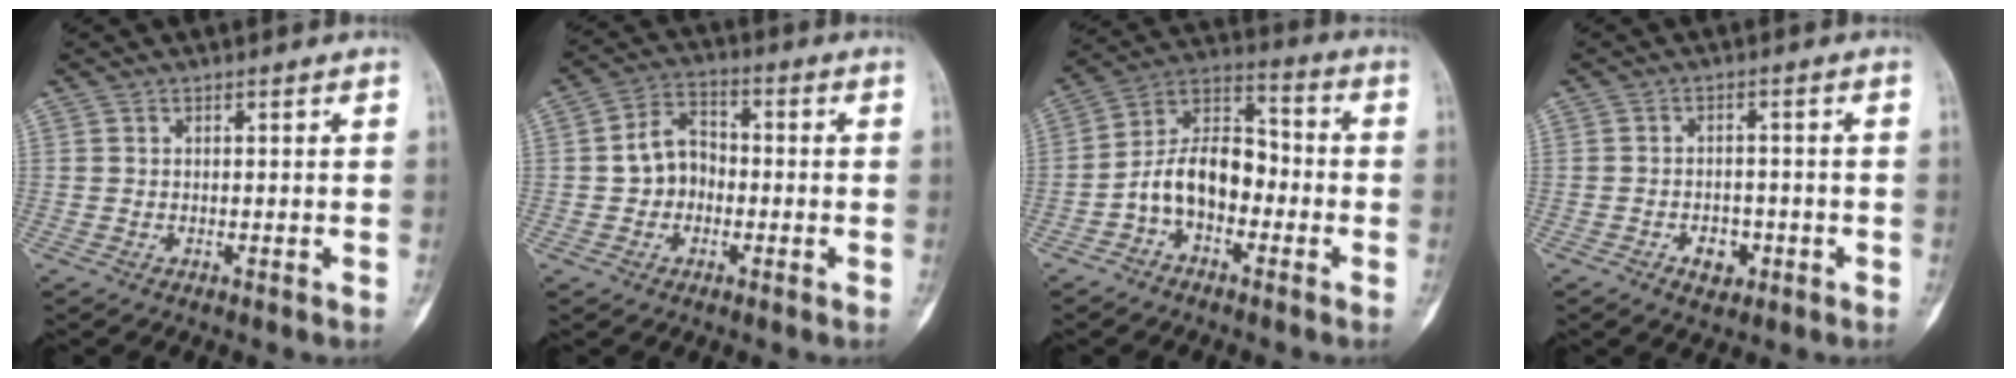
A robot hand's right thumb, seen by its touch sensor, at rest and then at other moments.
{"total": 7.4, "force": [-1.0, 5.9, 4.3], "torque": [-0.054, 0.027, -0.031]}
{"total": 11.9, "force": [-3.6, 7.7, 8.3], "torque": [-0.127, 0.057, -0.075]}
{"total": 4.2, "force": [-1.9, 2.9, 2.4], "torque": [-0.019, 0.012, -0.025]}